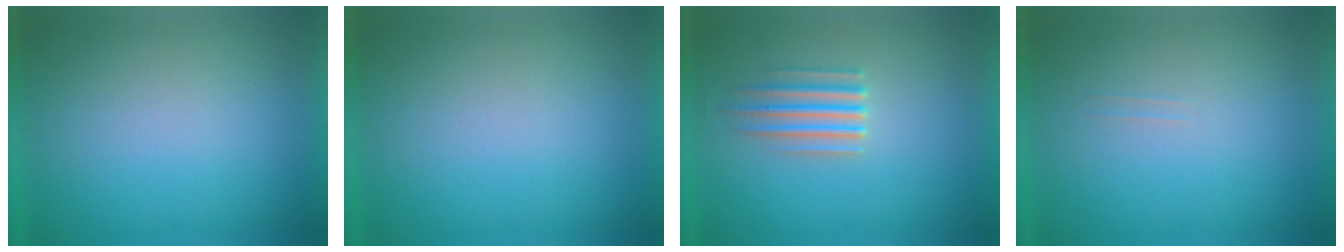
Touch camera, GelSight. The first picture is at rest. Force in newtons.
{"total": 1.2}
{"total": 2.9}
{"total": 1.0}